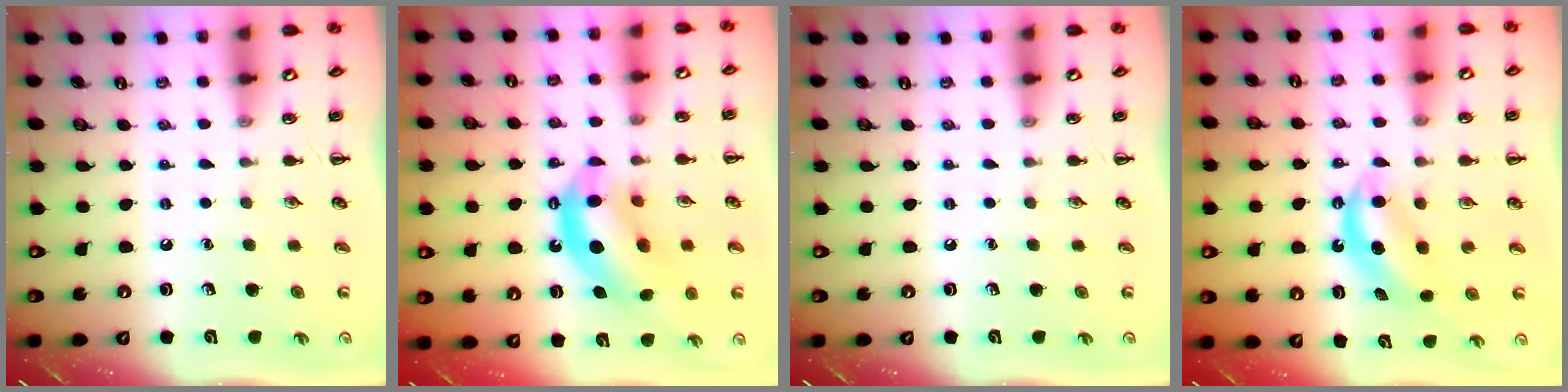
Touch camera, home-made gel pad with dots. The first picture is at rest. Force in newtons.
{"total": 12.6, "press": 12.1, "slide": 3.4}
{"total": 0.0}
{"total": 6.3, "press": 6.2, "slide": 1.0}